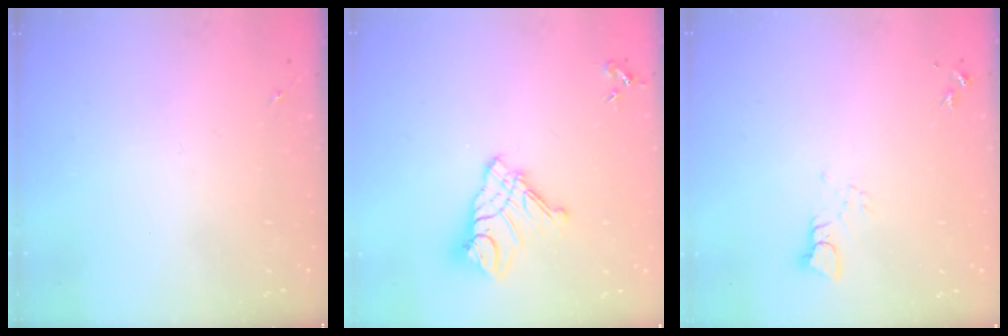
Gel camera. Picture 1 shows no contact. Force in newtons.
{"total": 14.1, "press": 14.1, "slide": 1.5}
{"total": 3.3, "press": 3.3, "slide": 0.1}